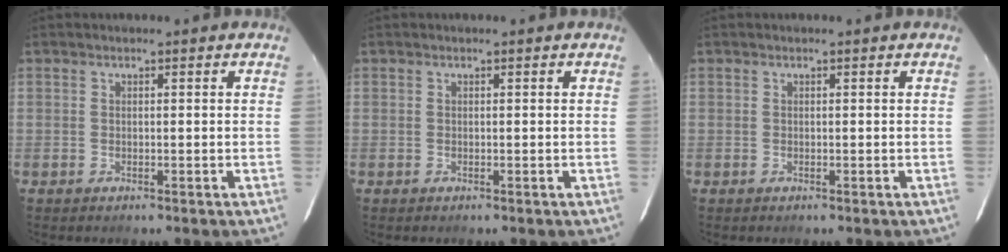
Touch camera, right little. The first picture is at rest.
{"total": 0.0}
{"total": 0.0}